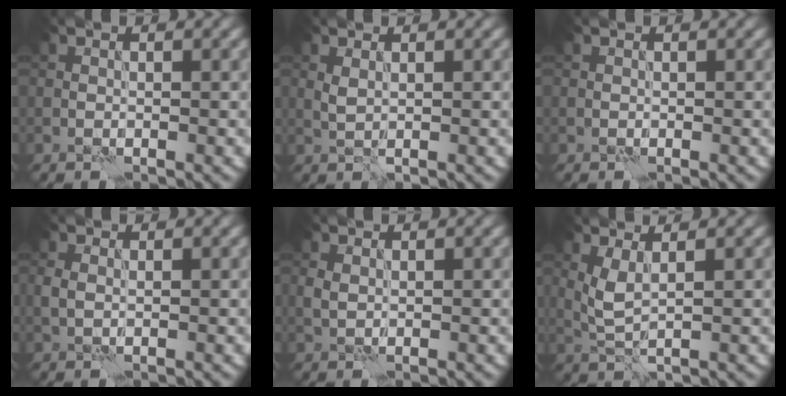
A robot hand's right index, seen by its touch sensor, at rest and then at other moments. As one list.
[{"total": 0.9, "force": [0.4, 0.3, 0.7], "torque": [-0.020, 0.000, 0.011]}, {"total": 0.0}, {"total": 1.4, "force": [0.1, 1.0, 1.0], "torque": [-0.023, -0.003, 0.005]}, {"total": 1.1, "force": [0.2, 0.8, 0.7], "torque": [-0.017, -0.001, 0.007]}, {"total": 2.3, "force": [0.9, 0.6, 2.1], "torque": [-0.051, -0.002, 0.022]}]